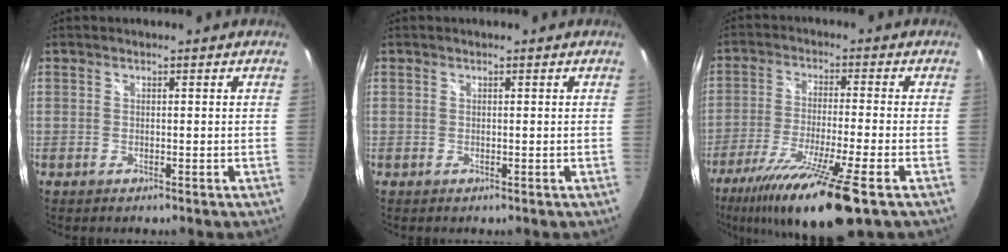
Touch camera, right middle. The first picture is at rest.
{"total": 0.0}
{"total": 16.2, "force": [-10.8, 0.4, 12.1], "torque": [-0.244, -0.052, -0.186]}